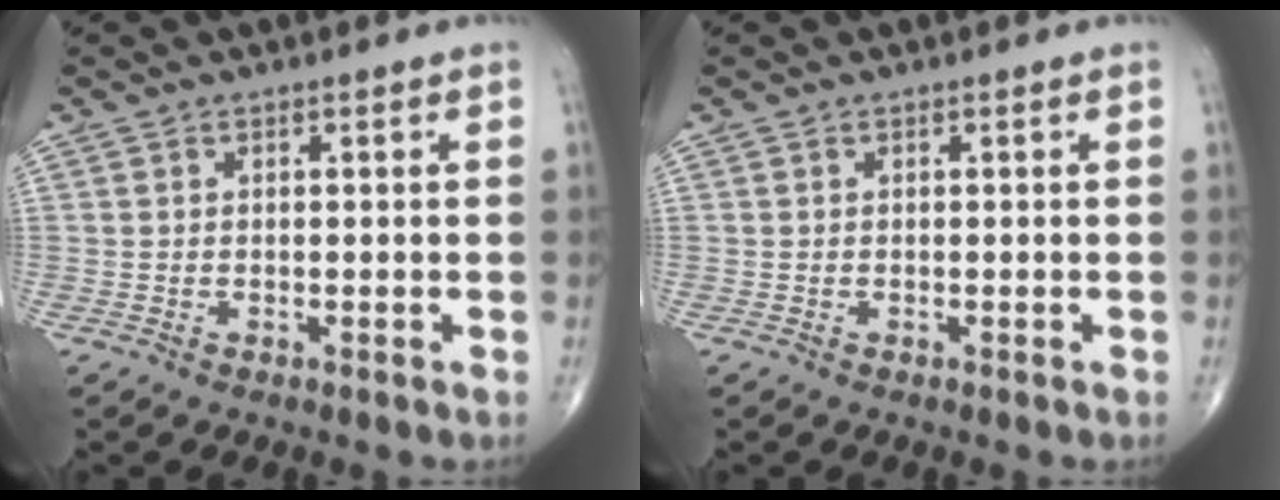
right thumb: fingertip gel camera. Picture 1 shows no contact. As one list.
[{"total": 0.0}]